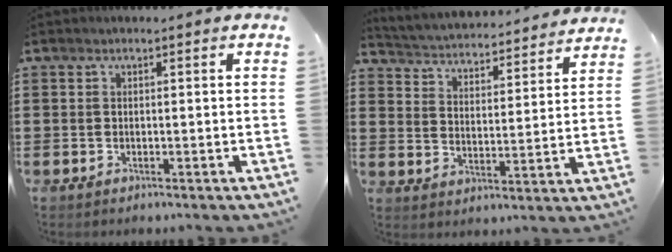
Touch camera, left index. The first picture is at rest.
{"total": 3.3, "force": [3.3, -0.3, -0.1], "torque": [-0.022, -0.035, 0.049]}